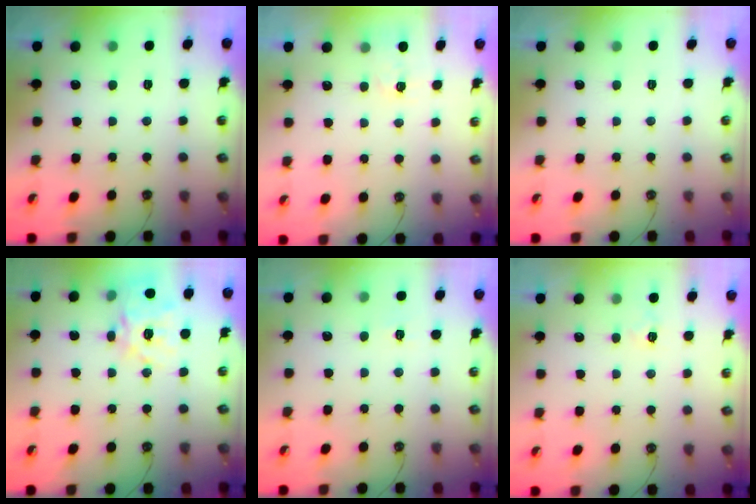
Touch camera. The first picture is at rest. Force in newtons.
{"total": 3.5, "press": 3.5, "slide": 0.5}
{"total": 0.0}
{"total": 17.9, "press": 17.7, "slide": 2.7}
{"total": 4.6, "press": 4.6, "slide": 0.5}
{"total": 3.4, "press": 3.3, "slide": 0.5}